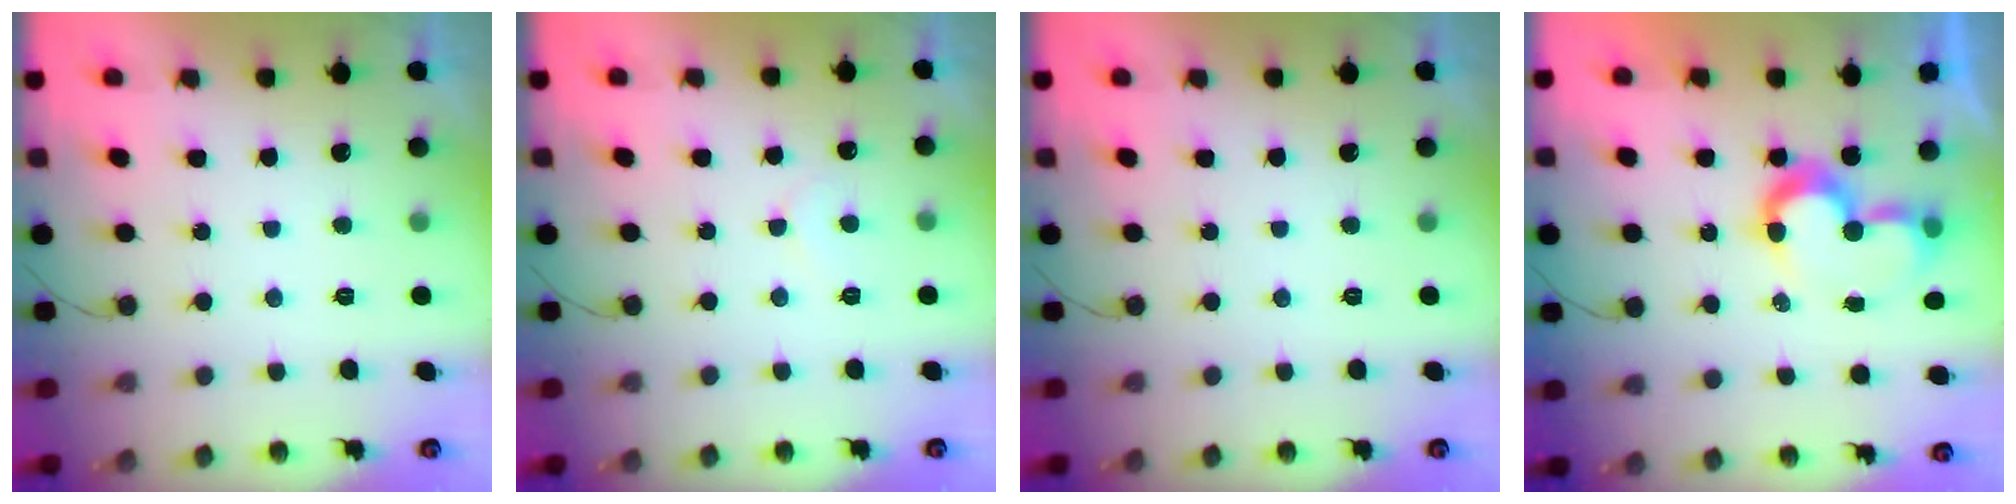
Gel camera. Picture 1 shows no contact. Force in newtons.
{"total": 4.8, "press": 4.8, "slide": 0.3}
{"total": 0.0}
{"total": 8.7, "press": 8.4, "slide": 2.3}